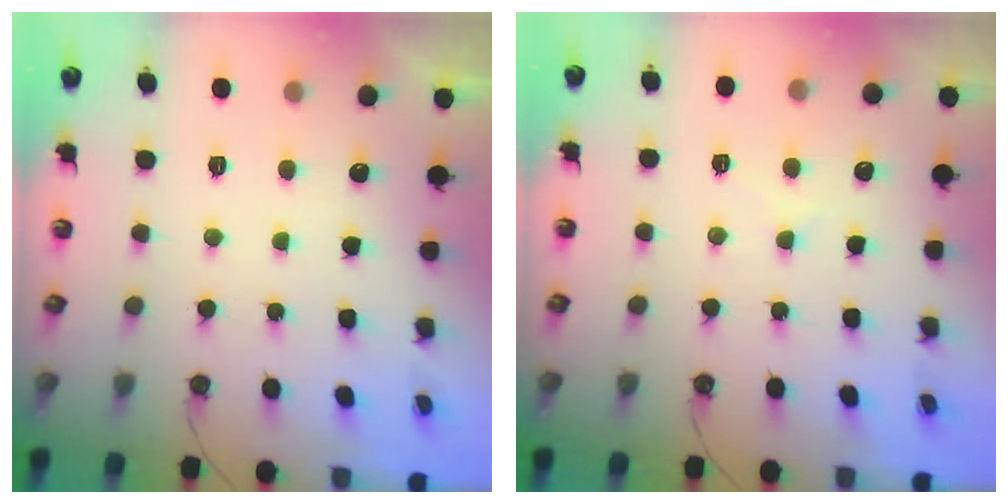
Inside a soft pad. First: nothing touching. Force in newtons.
{"total": 4.5, "press": 4.5, "slide": 0.5}